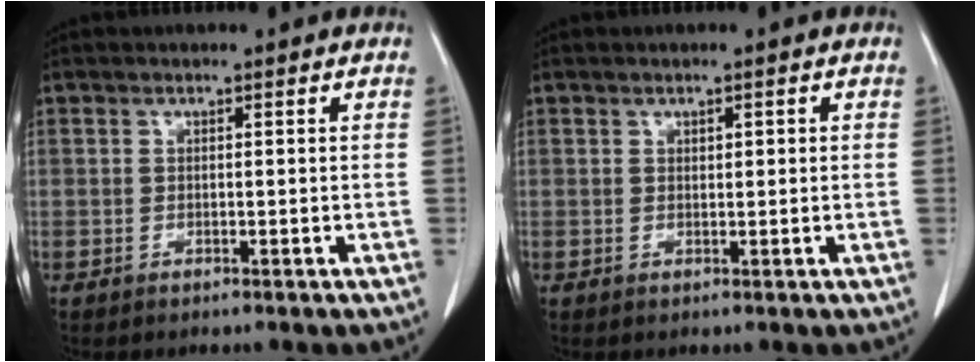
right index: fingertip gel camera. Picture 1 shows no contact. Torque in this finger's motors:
{"motor_torque": [-0.22, -0.14, -0.06, -0.01]}